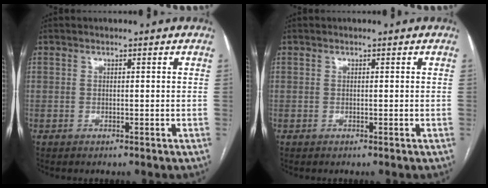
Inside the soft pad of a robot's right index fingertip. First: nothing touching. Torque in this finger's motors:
{"motor_torque": [0.00, 0.00, 0.00, 0.00]}